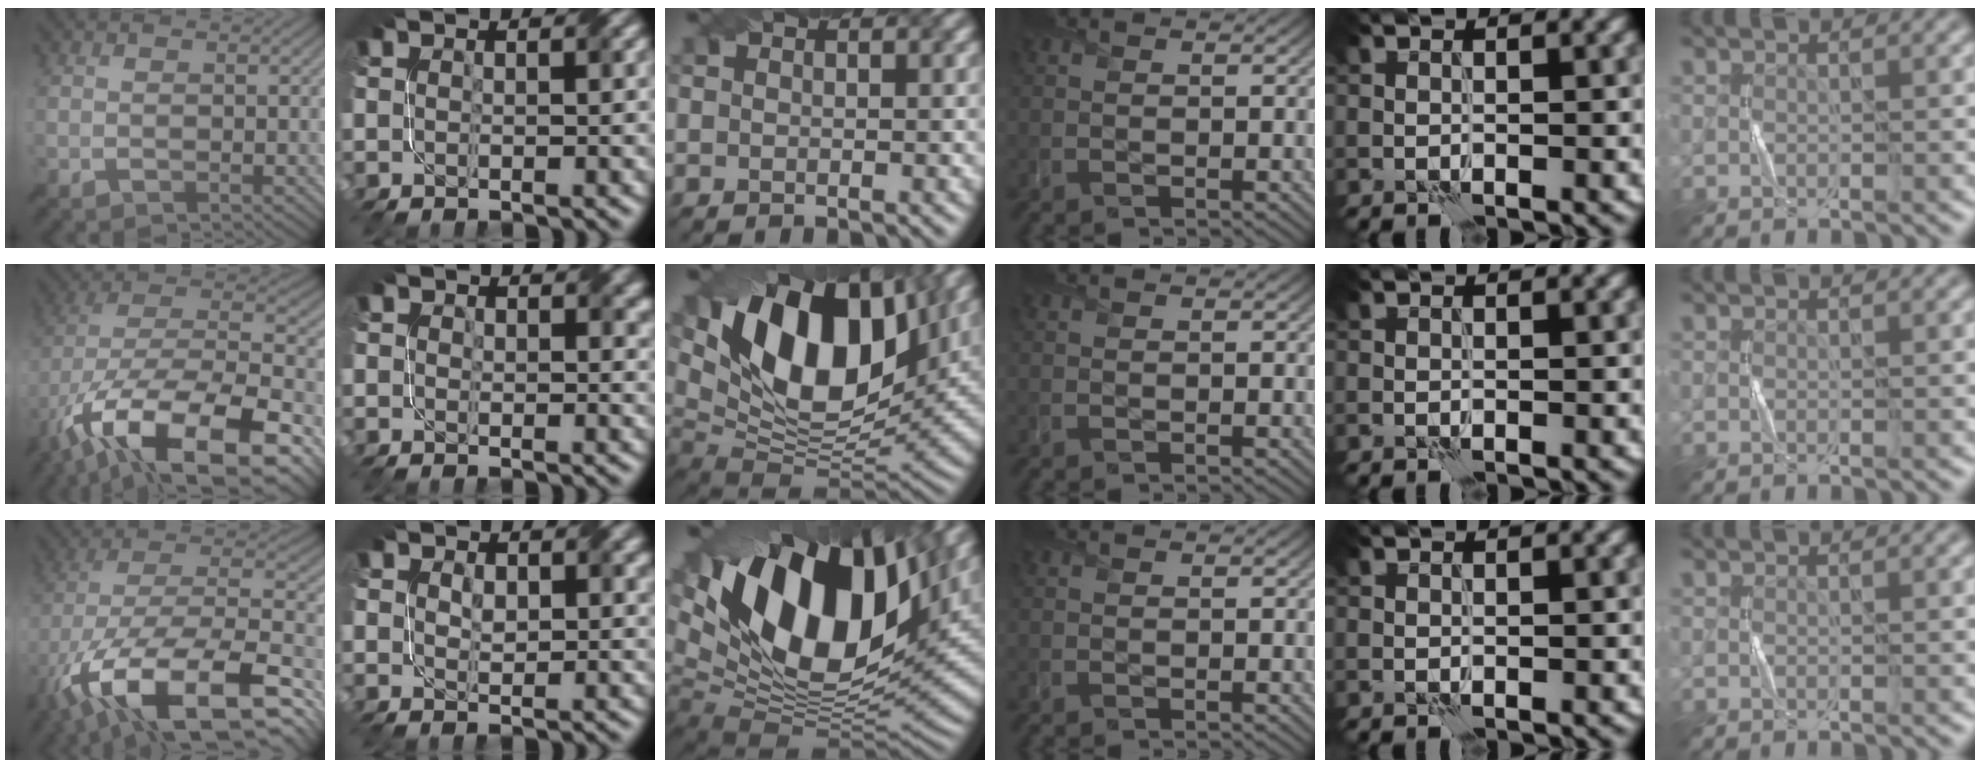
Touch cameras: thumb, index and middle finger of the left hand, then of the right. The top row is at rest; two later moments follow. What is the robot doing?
{"motion": "twist", "object": "screw"}